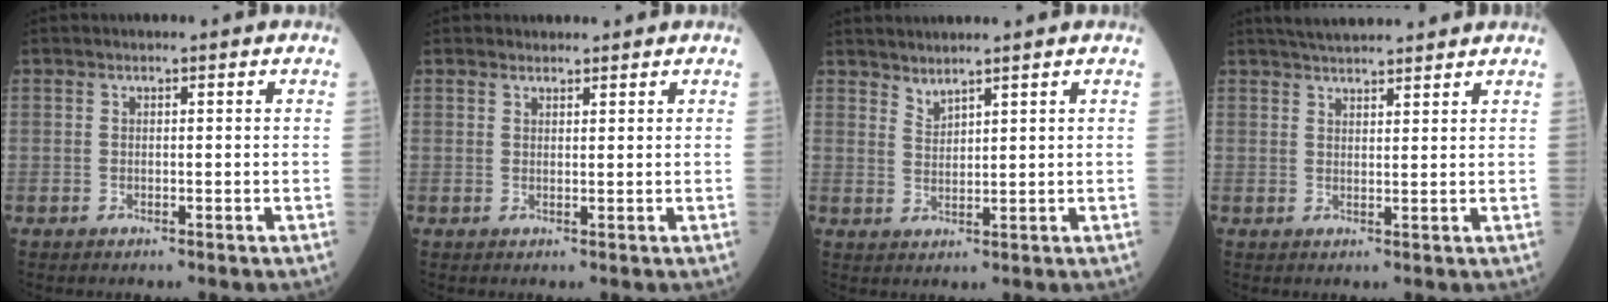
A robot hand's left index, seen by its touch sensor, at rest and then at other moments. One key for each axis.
{"total": 1.0, "fx": 0.9, "fy": 0.5, "fz": -0.1, "tx": -0.004, "ty": 0.004, "tz": 0.016}
{"total": 2.1, "fx": 2.0, "fy": -0.2, "fz": 0.5, "tx": -0.013, "ty": 0.000, "tz": 0.045}
{"total": 7.2, "fx": 6.6, "fy": 0.7, "fz": 2.7, "tx": -0.043, "ty": 0.032, "tz": 0.102}